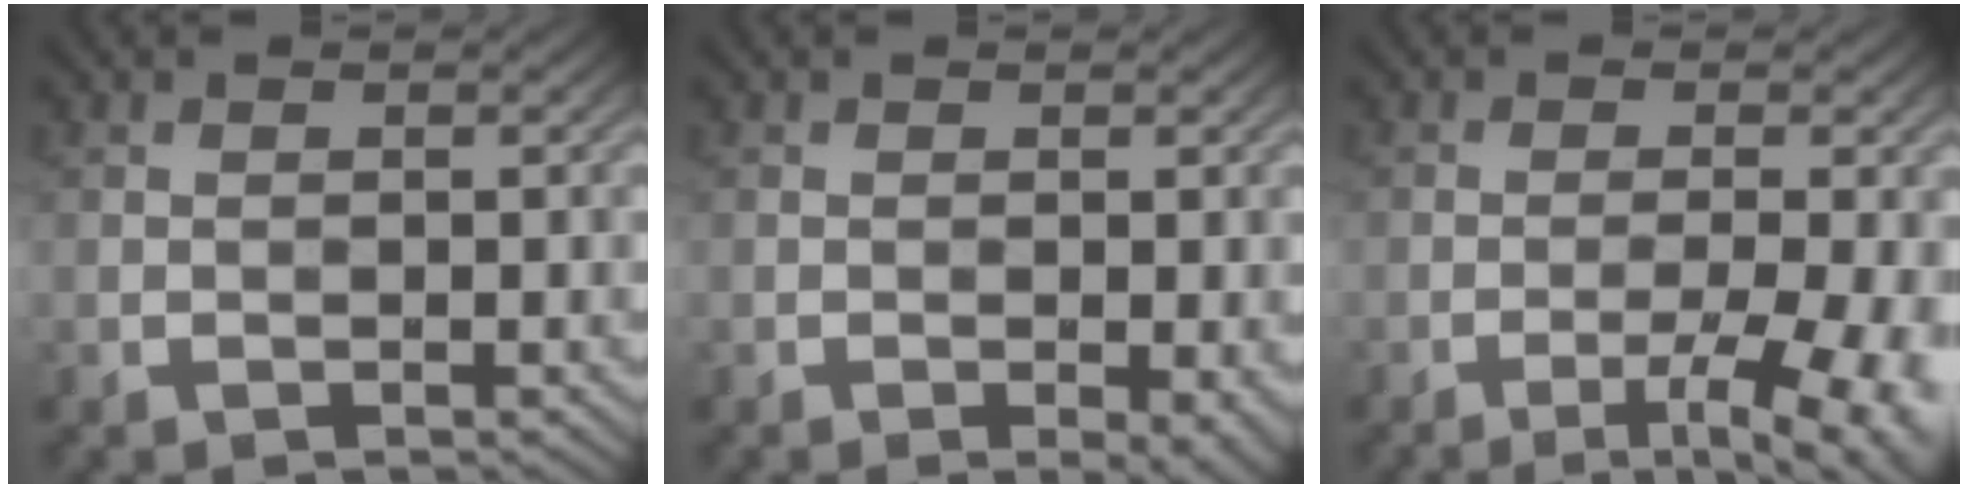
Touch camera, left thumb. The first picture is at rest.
{"total": 2.1, "force": [-0.8, 0.5, 1.9], "torque": [-0.027, -0.006, -0.010]}
{"total": 8.6, "force": [-3.8, 1.9, 7.4], "torque": [-0.109, -0.007, -0.045]}